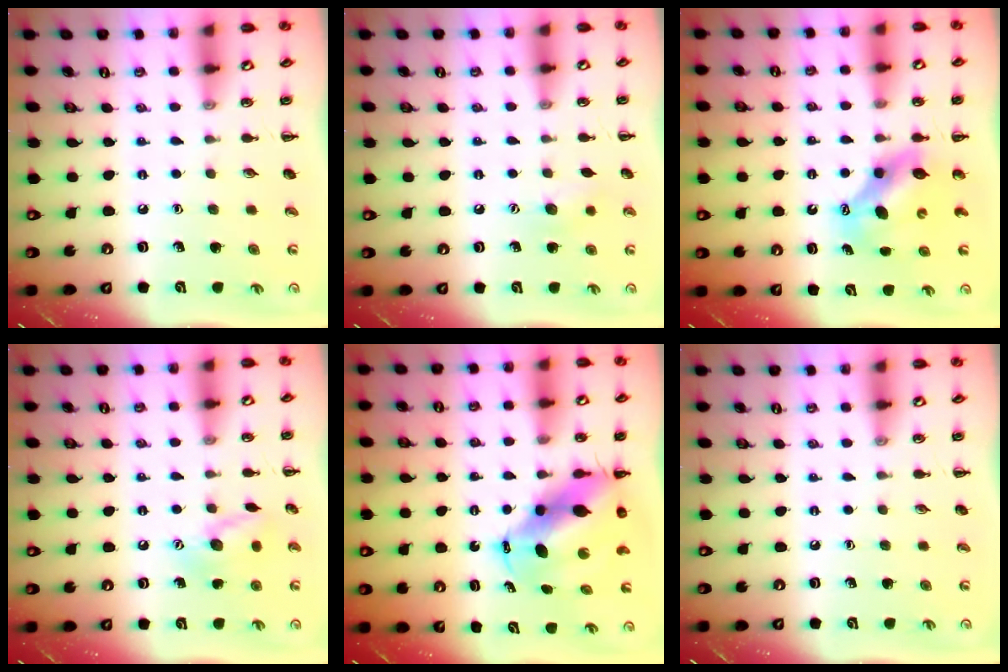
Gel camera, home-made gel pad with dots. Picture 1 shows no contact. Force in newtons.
{"total": 6.6, "press": 6.5, "slide": 1.1}
{"total": 6.5, "press": 6.4, "slide": 1.3}
{"total": 10.4, "press": 10.4, "slide": 0.6}
{"total": 10.9, "press": 10.5, "slide": 3.0}
{"total": 0.0}